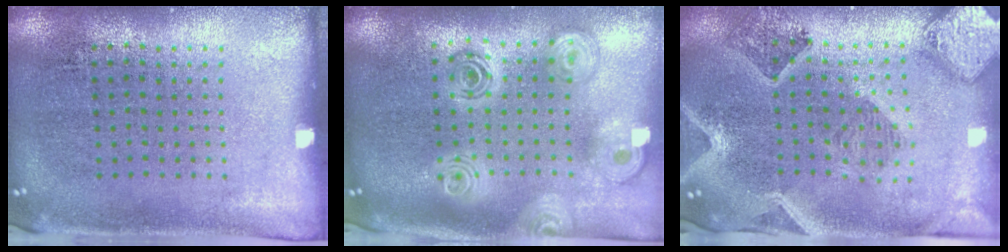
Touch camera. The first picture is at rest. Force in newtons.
{"total": 2.4, "press": 1.9, "slide": 1.6}
{"total": 2.1, "press": 1.9, "slide": 0.7}